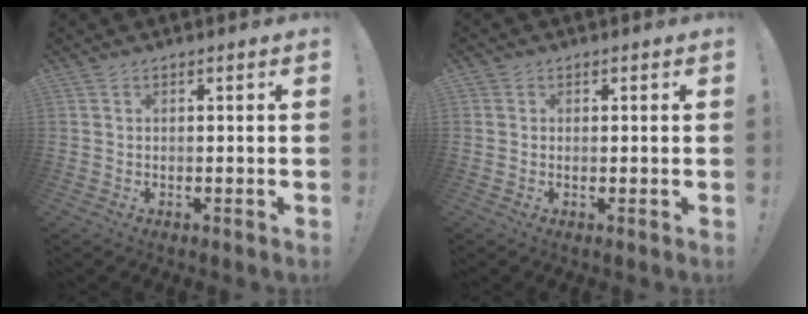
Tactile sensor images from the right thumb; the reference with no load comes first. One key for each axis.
{"total": 0.8, "fx": 0.5, "fy": 0.6, "fz": 0.2, "tx": 0.004, "ty": -0.002, "tz": 0.007}